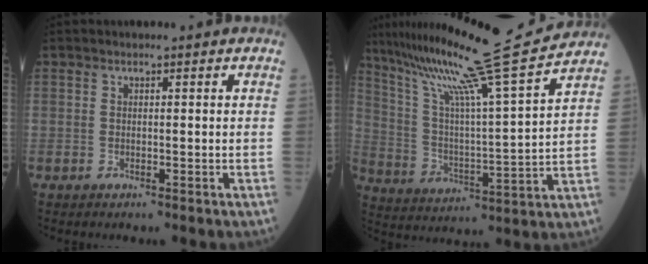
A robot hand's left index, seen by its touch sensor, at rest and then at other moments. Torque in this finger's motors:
{"motor_torque": [0.97, -1.03, 0.40, 0.14]}